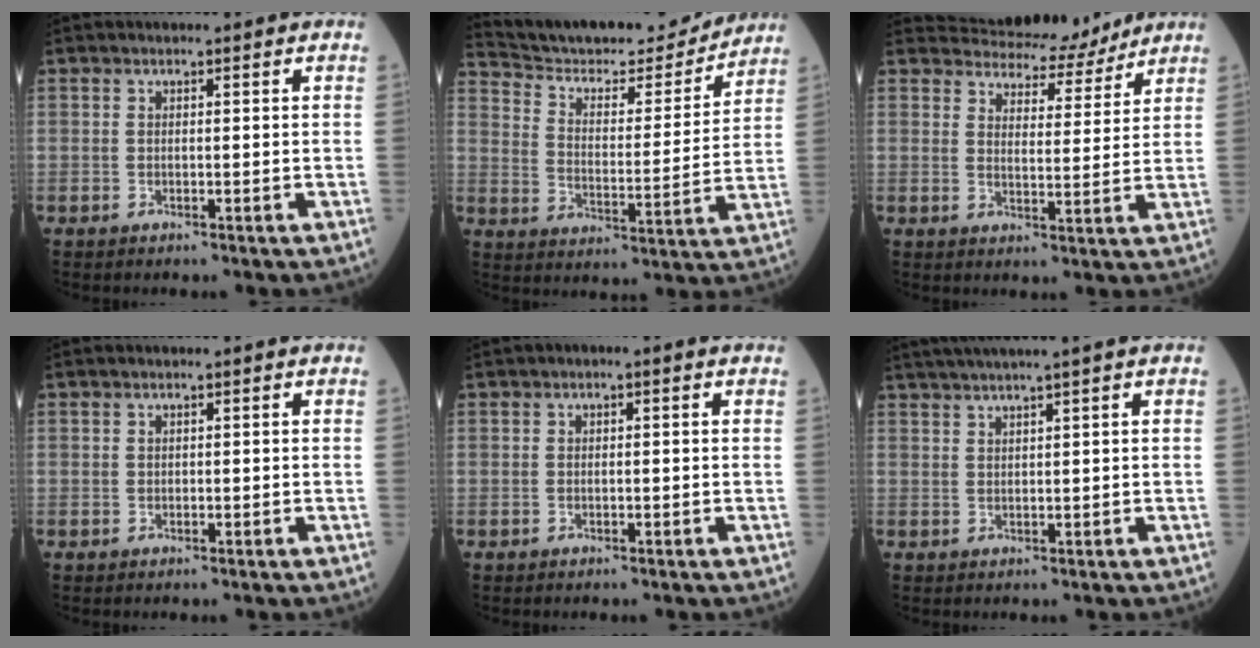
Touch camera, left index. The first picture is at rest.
{"total": 19.0, "force": [18.1, 3.1, 4.8], "torque": [-0.084, -0.011, 0.272]}
{"total": 11.1, "force": [10.5, 2.9, 2.1], "torque": [-0.024, 0.000, 0.143]}
{"total": 0.0}
{"total": 1.0, "force": [-0.1, 0.2, 1.0], "torque": [-0.016, 0.007, 0.002]}
{"total": 6.5, "force": [5.2, -1.5, 3.5], "torque": [-0.053, 0.023, 0.090]}